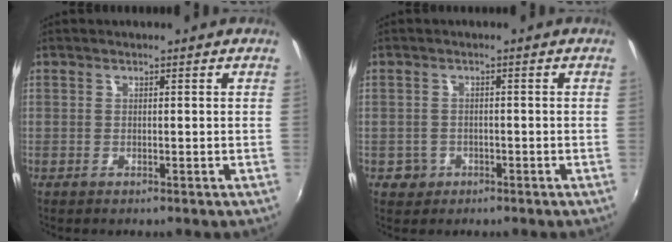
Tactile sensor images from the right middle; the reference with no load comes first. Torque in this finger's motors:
{"motor_torque": [0.41, -0.13, -0.04, -0.01]}